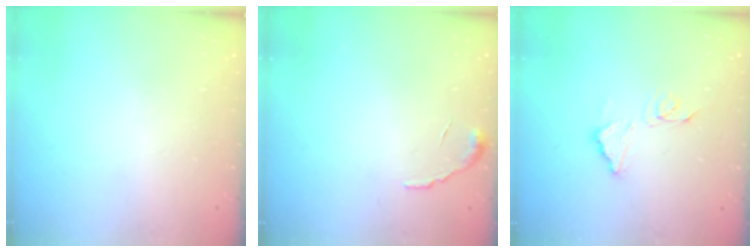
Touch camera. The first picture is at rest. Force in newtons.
{"total": 5.0, "press": 5.0, "slide": 0.2}
{"total": 9.1, "press": 9.0, "slide": 0.6}